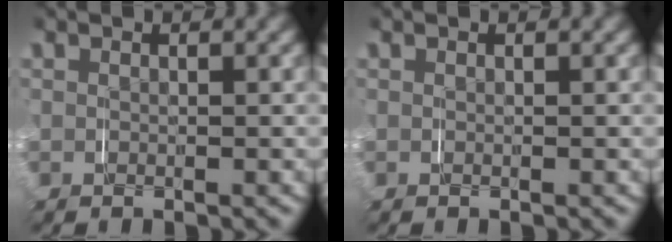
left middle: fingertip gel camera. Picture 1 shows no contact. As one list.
[{"total": 0.0}]